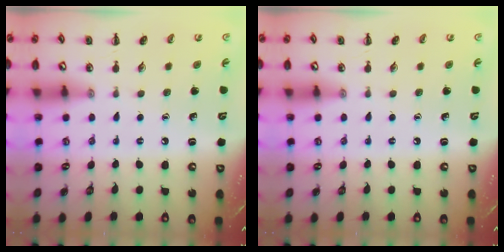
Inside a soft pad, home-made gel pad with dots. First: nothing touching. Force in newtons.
{"total": 0.0}